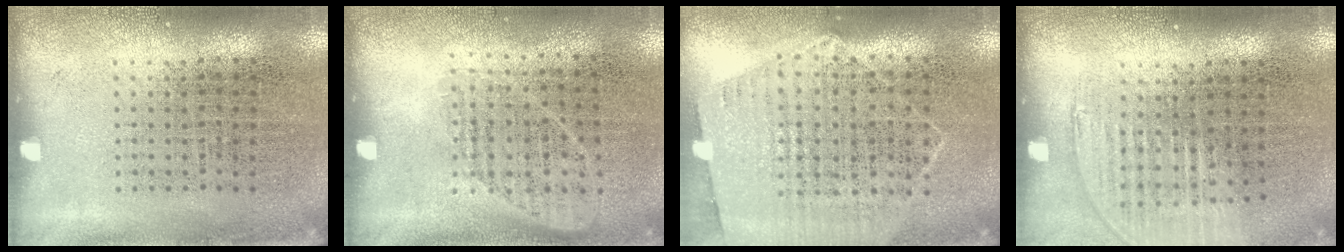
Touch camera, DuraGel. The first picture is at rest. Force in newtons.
{"total": 1.0, "press": 0.8, "slide": 0.6}
{"total": 1.2, "press": 1.1, "slide": 0.4}
{"total": 1.1, "press": 1.1, "slide": 0.4}